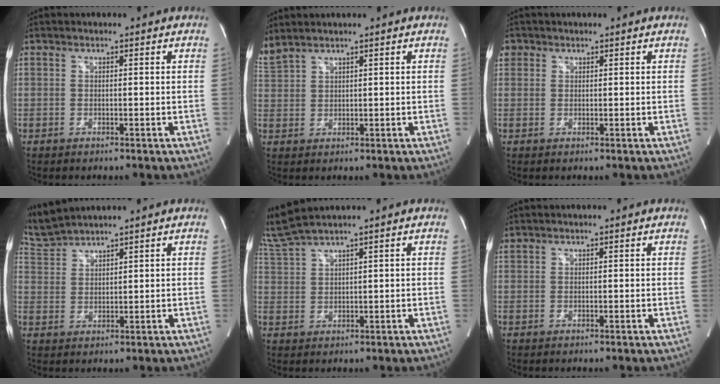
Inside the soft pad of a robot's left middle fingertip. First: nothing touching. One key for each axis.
{"total": 3.4, "fx": 3.2, "fy": -0.1, "fz": 1.2, "tx": -0.046, "ty": 0.020, "tz": 0.078}
{"total": 2.0, "fx": 1.0, "fy": 1.8, "fz": 0.3, "tx": 0.000, "ty": 0.012, "tz": 0.017}
{"total": 5.7, "fx": 5.6, "fy": -0.8, "fz": 0.7, "tx": -0.034, "ty": 0.013, "tz": 0.125}
{"total": 5.7, "fx": 5.2, "fy": -1.4, "fz": 2.0, "tx": -0.064, "ty": 0.010, "tz": 0.117}
{"total": 0.9, "fx": 0.9, "fy": 0.0, "fz": 0.2, "tx": -0.018, "ty": 0.015, "tz": 0.026}